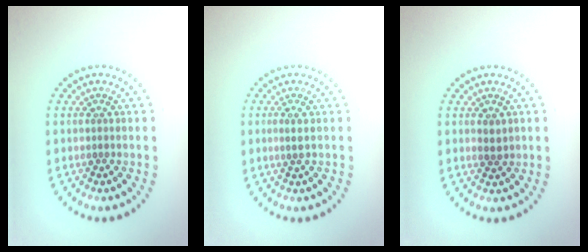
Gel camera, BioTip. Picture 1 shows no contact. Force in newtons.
{"total": 0.9, "press": 0.9, "slide": 0.3}
{"total": 1.2, "press": 1.2, "slide": 0.3}